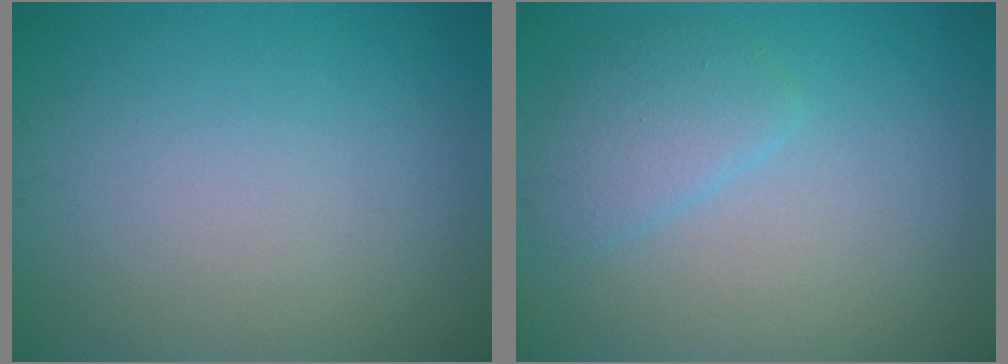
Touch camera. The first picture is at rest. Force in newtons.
{"total": 2.5, "press": 2.5, "slide": 0.3}